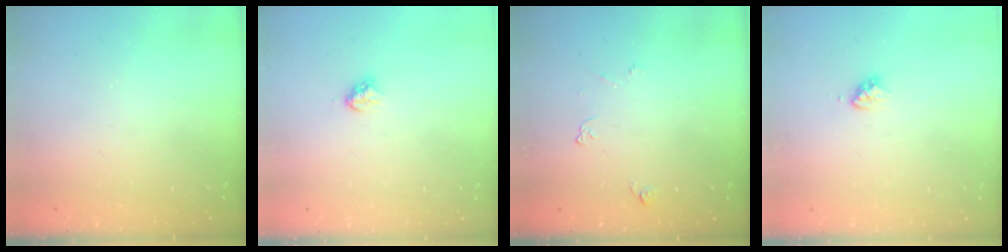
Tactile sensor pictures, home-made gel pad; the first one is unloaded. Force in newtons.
{"total": 3.7, "press": 3.6, "slide": 0.5}
{"total": 3.4, "press": 3.4, "slide": 0.6}
{"total": 3.3, "press": 3.3, "slide": 0.2}